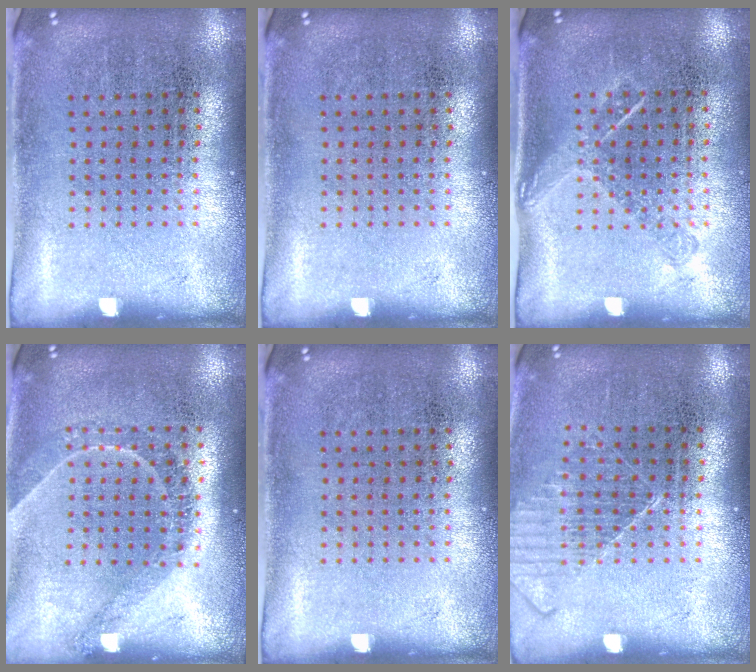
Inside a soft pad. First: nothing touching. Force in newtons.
{"total": 0.0}
{"total": 1.3, "press": 1.0, "slide": 0.8}
{"total": 1.3, "press": 1.1, "slide": 0.7}
{"total": 0.0}
{"total": 1.1, "press": 1.1, "slide": 0.1}